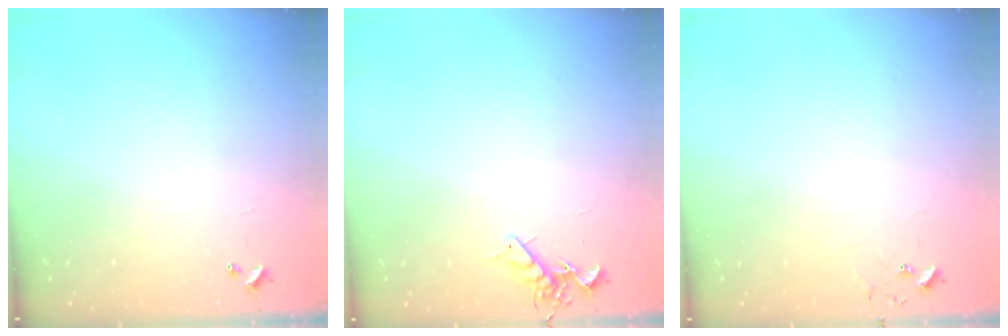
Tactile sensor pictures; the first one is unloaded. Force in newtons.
{"total": 7.2, "press": 7.1, "slide": 1.1}
{"total": 5.8, "press": 5.8, "slide": 0.5}